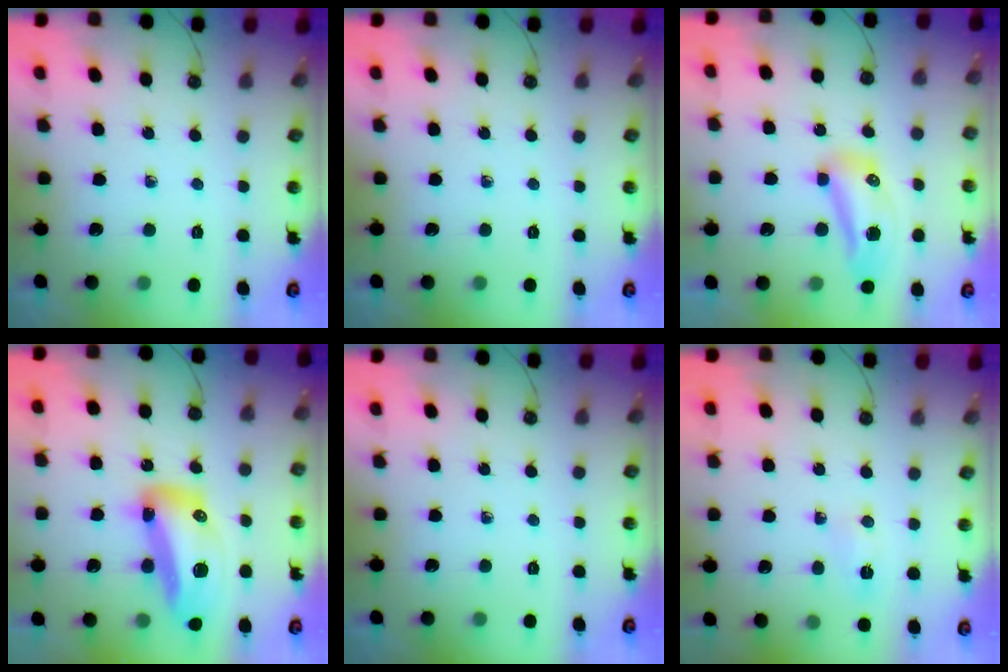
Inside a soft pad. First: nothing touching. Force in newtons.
{"total": 0.0}
{"total": 14.7, "press": 11.6, "slide": 9.2}
{"total": 18.3, "press": 18.3, "slide": 1.5}
{"total": 0.0}
{"total": 18.5, "press": 4.2, "slide": 18.0}